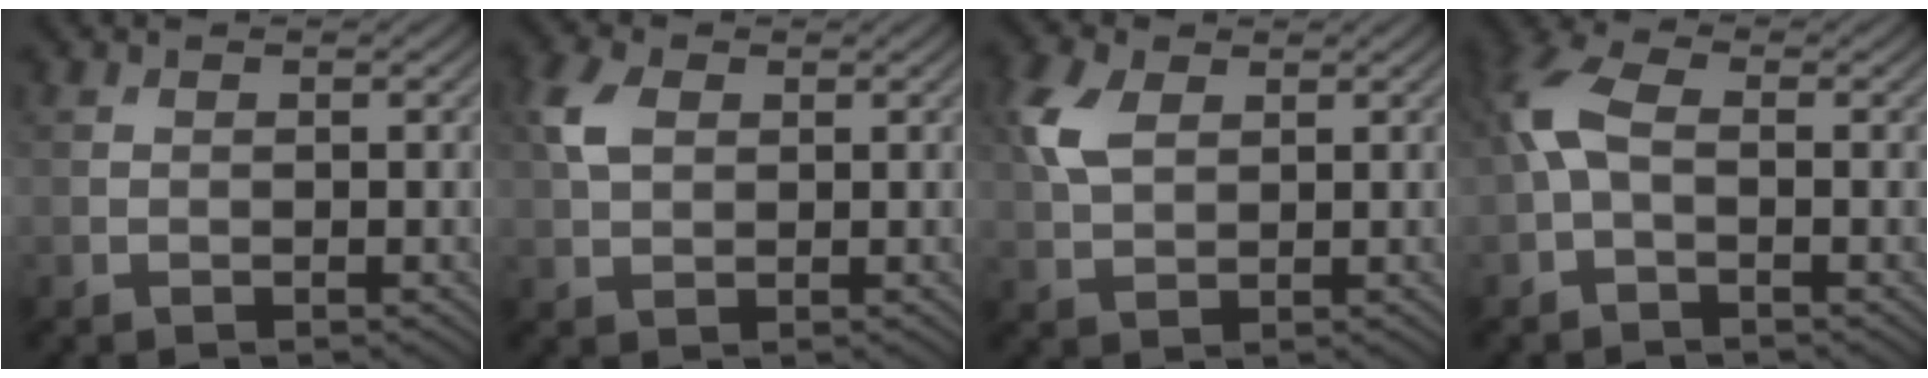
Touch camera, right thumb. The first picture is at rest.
{"total": 3.9, "force": [1.3, 2.6, 2.7], "torque": [-0.070, 0.009, 0.021]}
{"total": 5.2, "force": [1.8, 3.2, 3.6], "torque": [-0.097, 0.008, 0.033]}
{"total": 4.9, "force": [-0.3, 2.6, 4.1], "torque": [-0.112, 0.015, -0.017]}